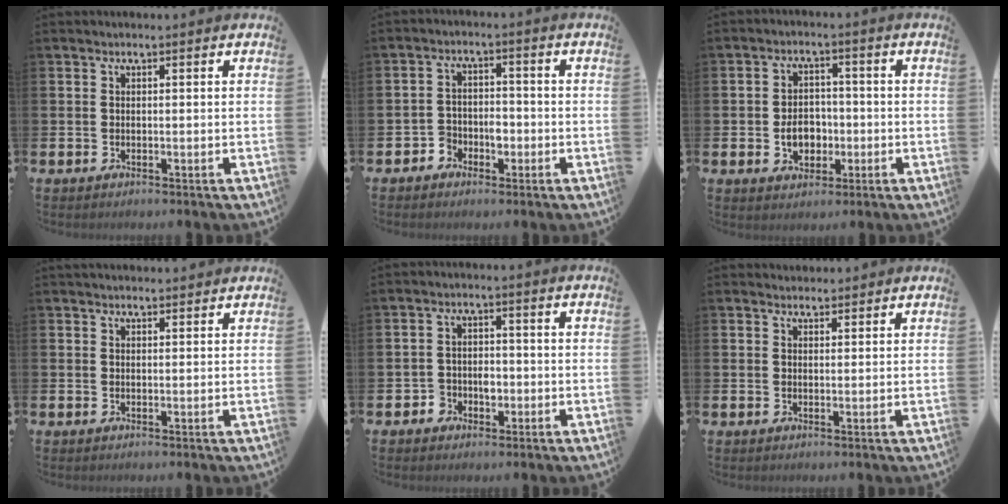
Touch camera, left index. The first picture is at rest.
{"total": 2.9, "force": [-1.7, 2.2, 0.8], "torque": [-0.031, 0.008, -0.038]}
{"total": 4.7, "force": [-1.1, 3.6, 2.8], "torque": [-0.041, 0.002, -0.027]}
{"total": 1.3, "force": [1.3, 0.3, 0.1], "torque": [0.003, -0.005, 0.022]}
{"total": 2.7, "force": [-1.2, 2.3, 0.7], "torque": [-0.014, 0.001, -0.030]}
{"total": 2.0, "force": [1.9, 0.7, 0.0], "torque": [0.004, -0.007, 0.034]}